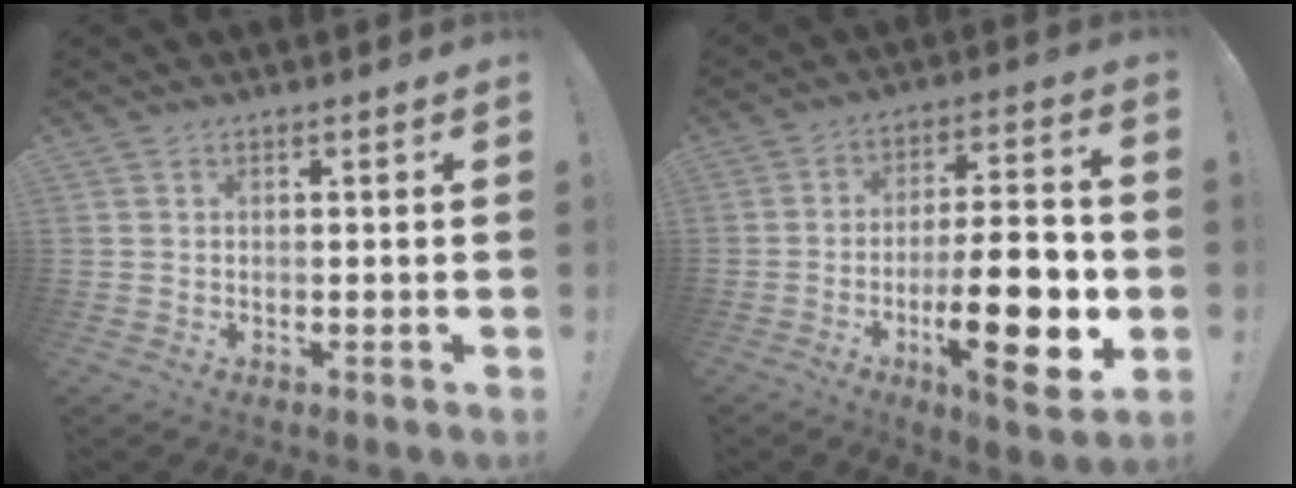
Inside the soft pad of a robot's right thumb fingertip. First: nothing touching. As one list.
[{"total": 21.7, "force": [-5.7, 6.9, 19.8], "torque": [-0.304, 0.018, -0.083]}]